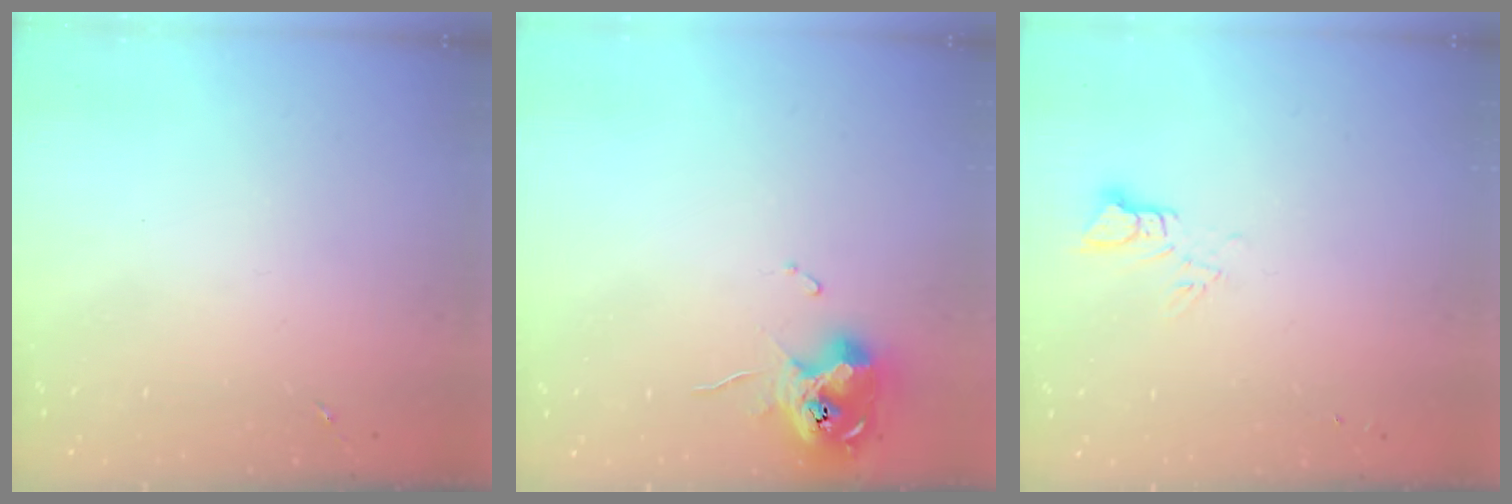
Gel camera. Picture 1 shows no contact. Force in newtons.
{"total": 12.1, "press": 12.0, "slide": 1.2}
{"total": 4.0, "press": 4.0, "slide": 0.4}